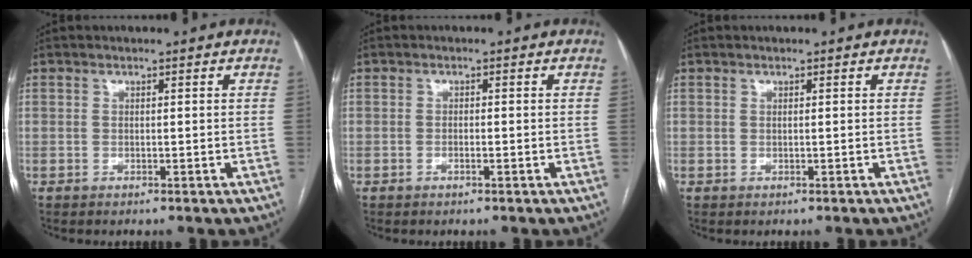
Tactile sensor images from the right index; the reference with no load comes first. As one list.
[{"total": 0.9, "force": [-0.6, 0.3, 0.7], "torque": [-0.014, 0.002, -0.009]}, {"total": 0.0}]